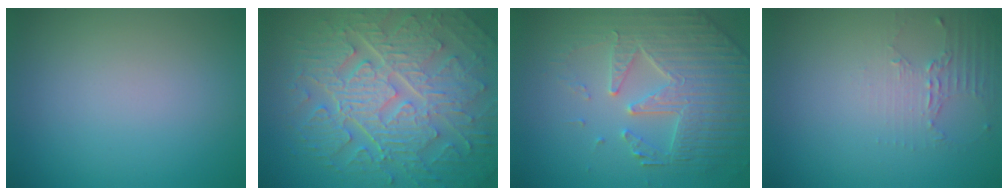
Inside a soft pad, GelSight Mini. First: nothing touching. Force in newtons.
{"total": 10.3, "press": 7.0, "slide": 7.6}
{"total": 5.3, "press": 5.0, "slide": 2.0}
{"total": 2.1, "press": 1.5, "slide": 1.5}